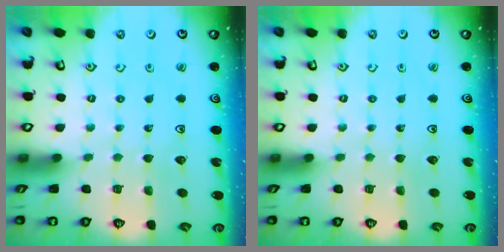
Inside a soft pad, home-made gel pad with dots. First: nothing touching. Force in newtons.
{"total": 0.0}